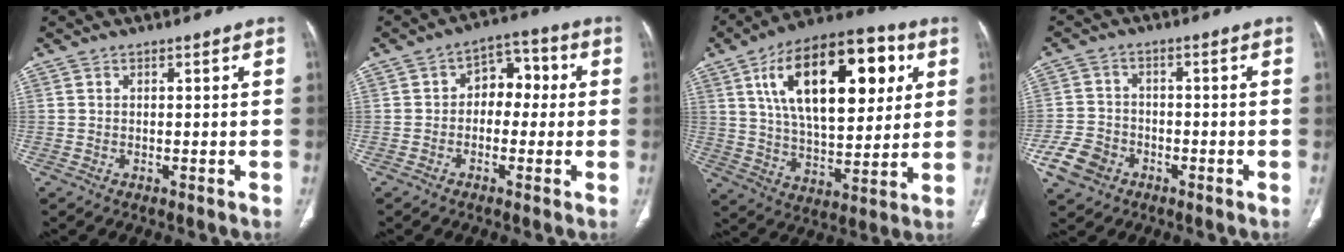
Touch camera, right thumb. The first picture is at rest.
{"total": 10.6, "force": [1.6, 7.1, 7.7], "torque": [-0.066, 0.025, 0.017]}
{"total": 26.4, "force": [8.9, 12.8, 21.3], "torque": [-0.317, -0.007, 0.141]}
{"total": 7.2, "force": [-3.5, 5.5, 2.9], "torque": [-0.051, 0.020, -0.062]}